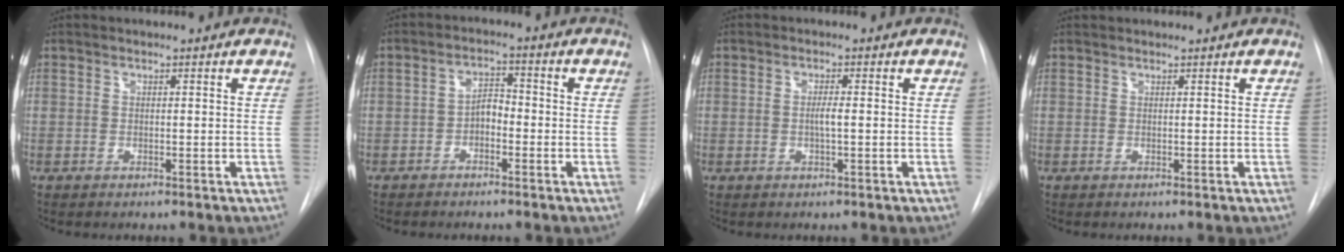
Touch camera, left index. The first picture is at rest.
{"total": 3.2, "force": [-1.4, 1.8, 2.3], "torque": [-0.037, 0.013, -0.029]}
{"total": 1.8, "force": [-0.2, 0.1, 1.8], "torque": [-0.031, 0.000, -0.004]}
{"total": 1.5, "force": [1.5, 0.1, 0.3], "torque": [-0.009, 0.026, 0.023]}